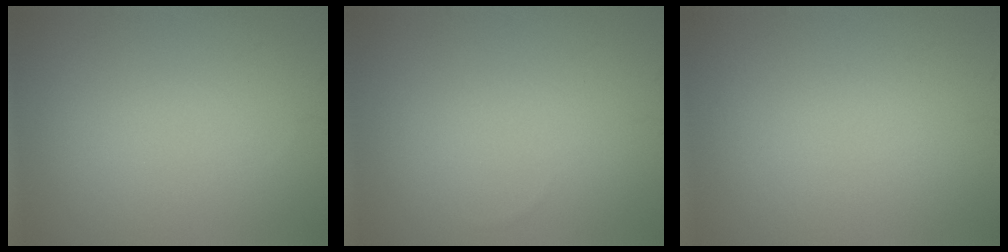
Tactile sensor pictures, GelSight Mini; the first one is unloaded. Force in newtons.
{"total": 0.0}
{"total": 0.0}